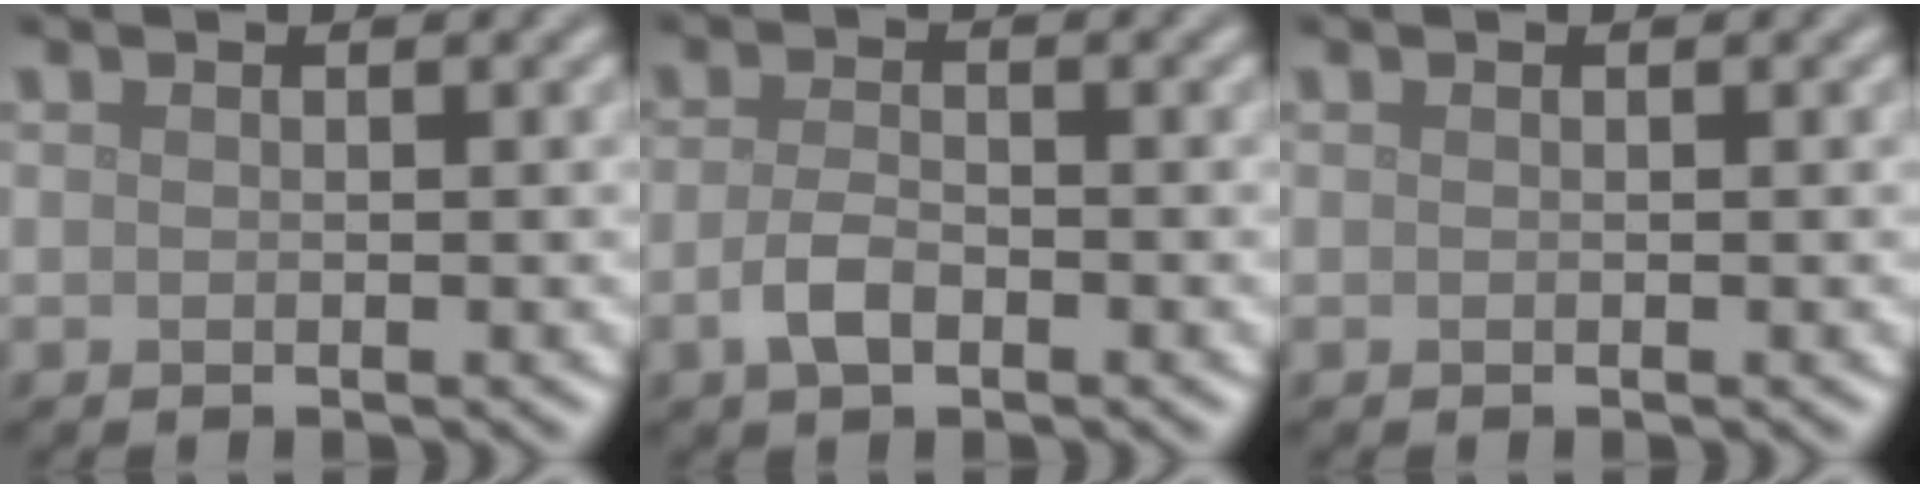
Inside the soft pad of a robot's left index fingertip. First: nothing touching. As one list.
[{"total": 2.3, "force": [-1.0, 1.2, 1.8], "torque": [-0.037, 0.001, -0.023]}, {"total": 0.0}]